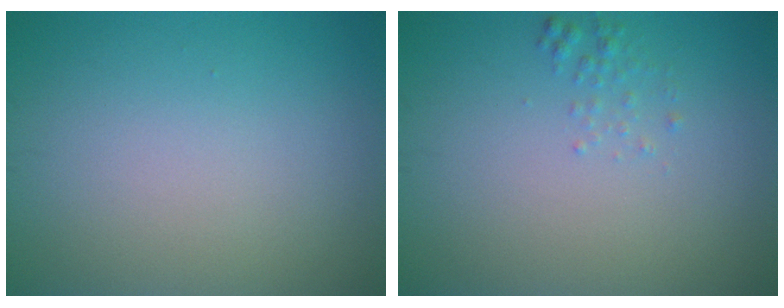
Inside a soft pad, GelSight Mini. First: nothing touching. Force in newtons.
{"total": 1.0, "press": 1.0, "slide": 0.0}